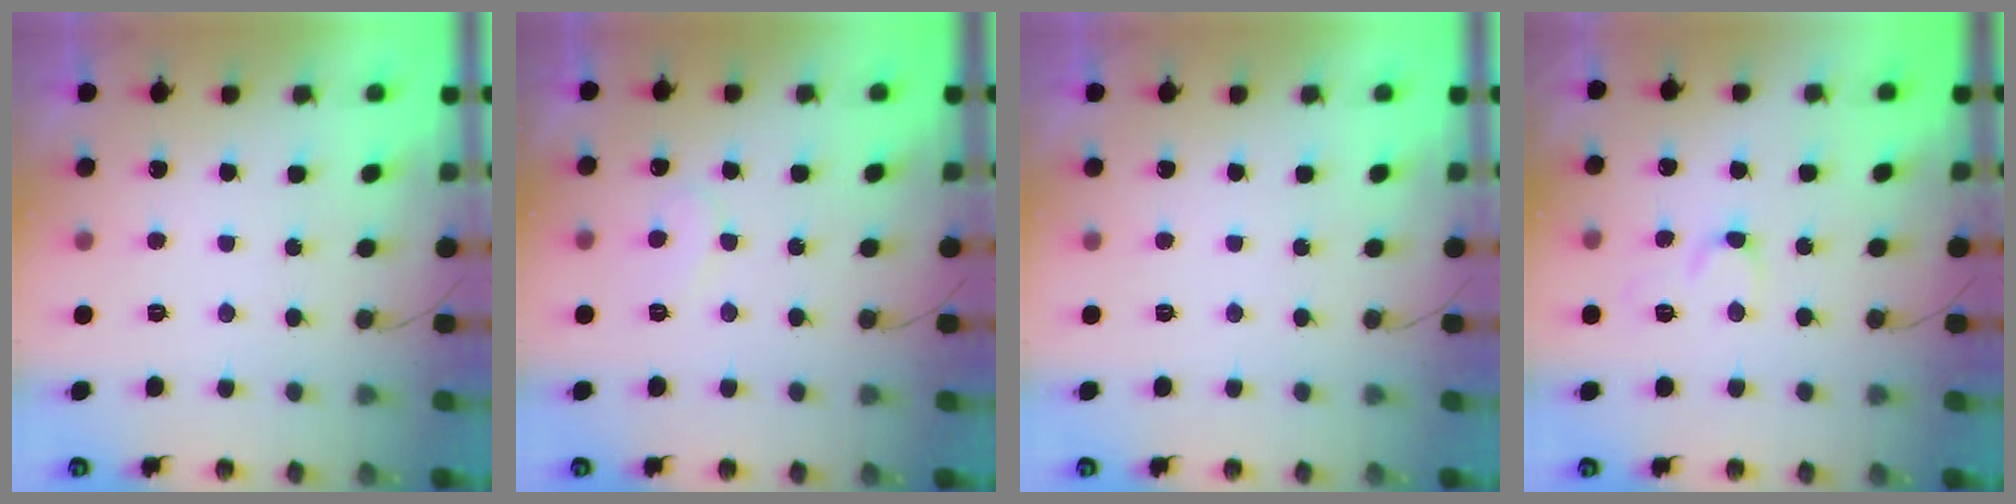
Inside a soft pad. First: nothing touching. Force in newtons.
{"total": 6.0, "press": 6.0, "slide": 0.6}
{"total": 0.0}
{"total": 4.3, "press": 4.2, "slide": 0.5}